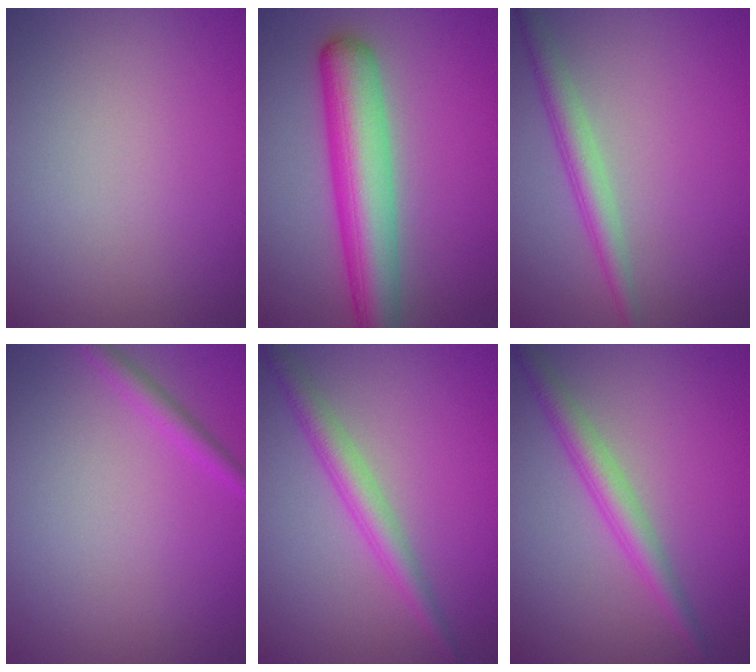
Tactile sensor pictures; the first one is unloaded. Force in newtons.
{"total": 7.6, "press": 7.6, "slide": 0.2}
{"total": 2.8, "press": 2.8, "slide": 0.1}
{"total": 1.4, "press": 1.4, "slide": 0.1}
{"total": 3.0, "press": 3.0, "slide": 0.0}
{"total": 3.0, "press": 3.0, "slide": 0.2}